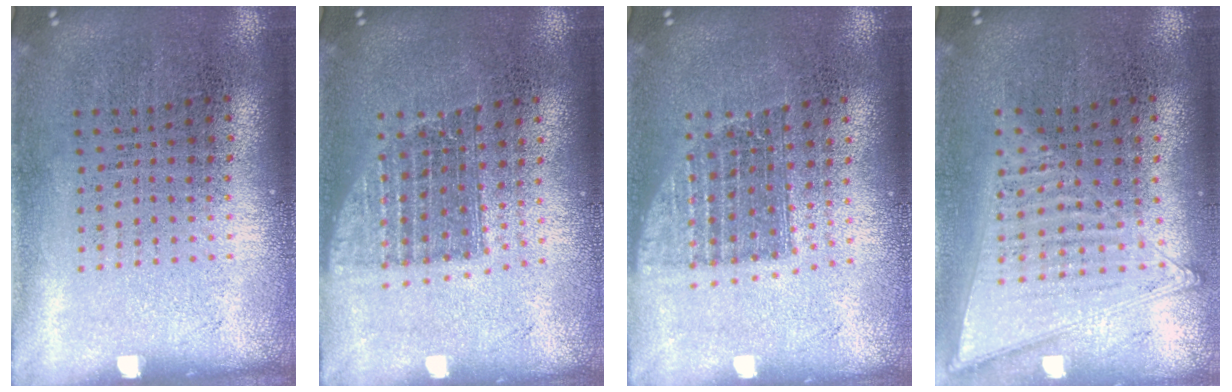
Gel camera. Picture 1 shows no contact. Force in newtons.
{"total": 1.3, "press": 1.1, "slide": 0.7}
{"total": 1.3, "press": 1.1, "slide": 0.7}
{"total": 1.2, "press": 1.2, "slide": 0.2}